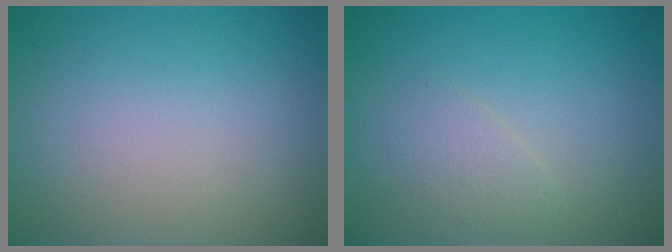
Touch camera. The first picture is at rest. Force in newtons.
{"total": 1.3, "press": 1.3, "slide": 0.1}